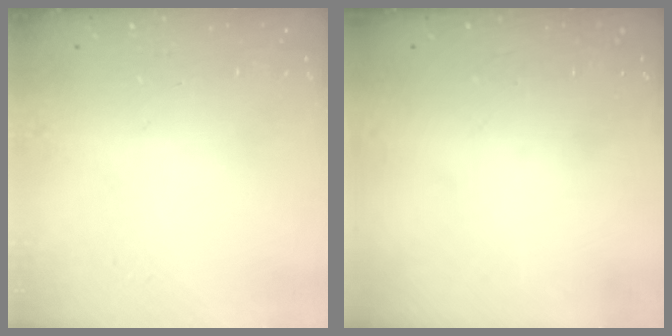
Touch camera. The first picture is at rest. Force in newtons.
{"total": 0.0}